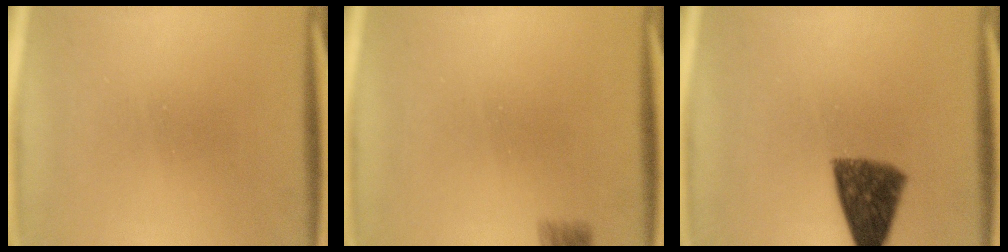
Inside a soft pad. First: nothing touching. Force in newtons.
{"total": 2.1}
{"total": 9.2}